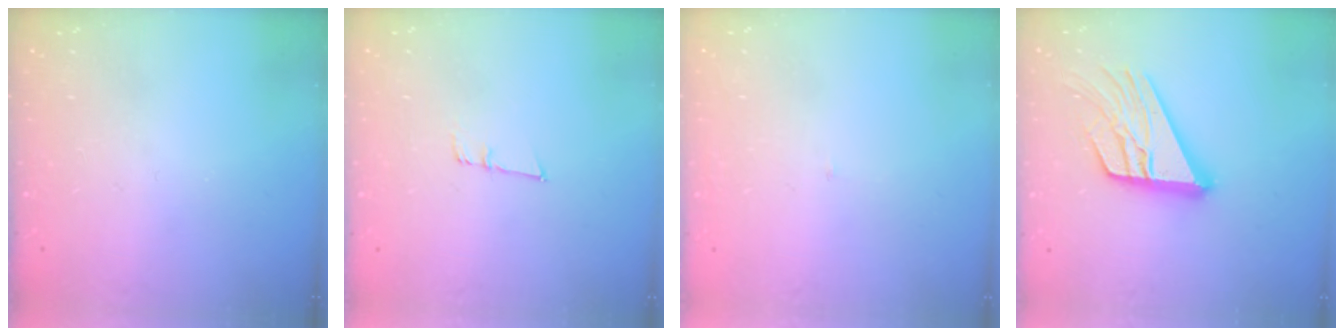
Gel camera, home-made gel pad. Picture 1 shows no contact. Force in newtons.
{"total": 6.0, "press": 5.6, "slide": 2.1}
{"total": 2.1, "press": 2.1, "slide": 0.1}
{"total": 17.5, "press": 17.4, "slide": 1.7}